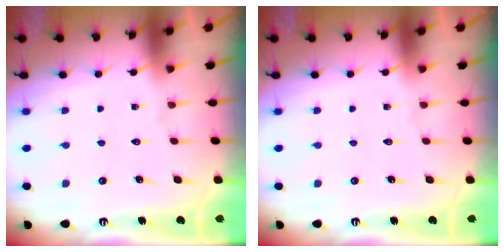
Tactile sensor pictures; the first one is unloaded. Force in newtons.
{"total": 0.0}